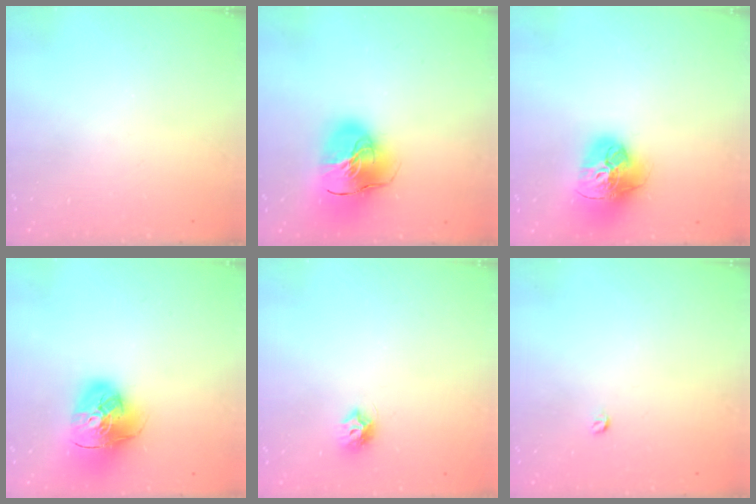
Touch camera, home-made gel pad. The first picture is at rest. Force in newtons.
{"total": 18.1, "press": 17.9, "slide": 2.6}
{"total": 17.8, "press": 17.8, "slide": 1.6}
{"total": 15.2, "press": 15.1, "slide": 1.9}
{"total": 7.1, "press": 7.1, "slide": 0.5}
{"total": 3.0, "press": 2.9, "slide": 0.4}